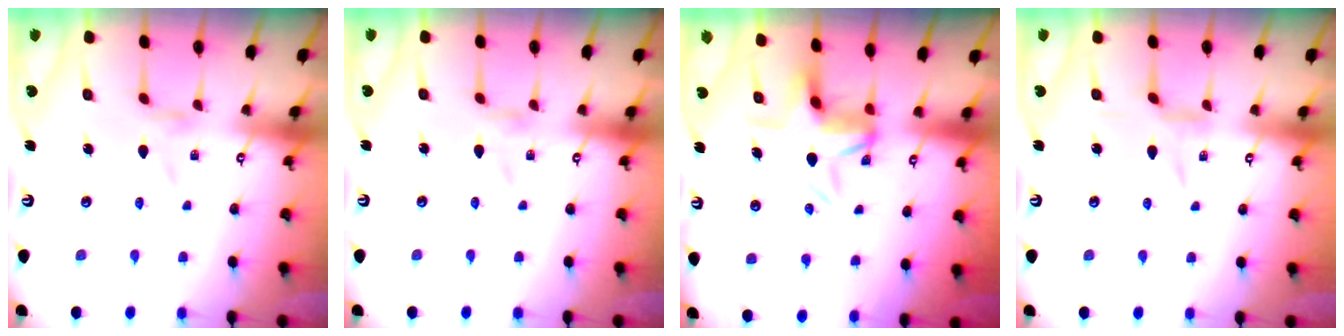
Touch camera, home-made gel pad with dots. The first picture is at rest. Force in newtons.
{"total": 0.0}
{"total": 6.2, "press": 5.7, "slide": 2.4}
{"total": 3.6, "press": 3.6, "slide": 0.3}